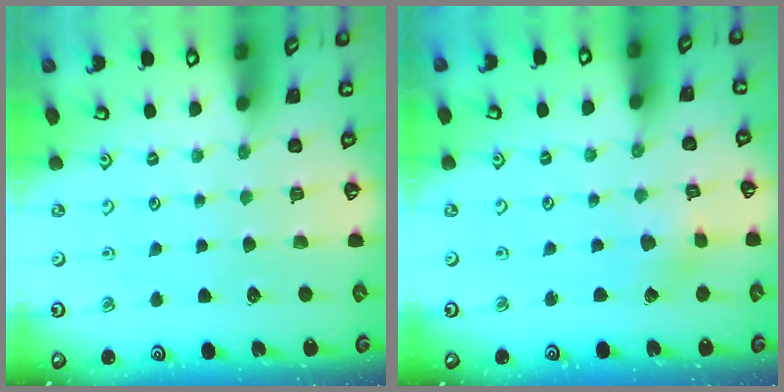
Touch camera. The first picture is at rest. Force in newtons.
{"total": 2.2, "press": 2.2, "slide": 0.2}